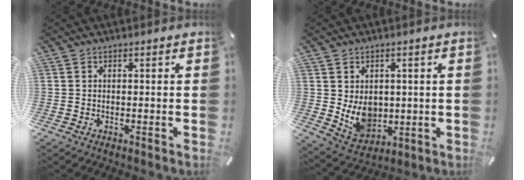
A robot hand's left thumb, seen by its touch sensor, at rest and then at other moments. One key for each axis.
{"total": 8.7, "fx": 1.0, "fy": 7.4, "fz": 4.5, "tx": -0.077, "ty": -0.011, "tz": 0.025}